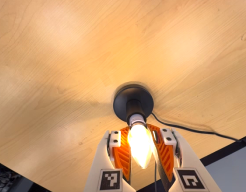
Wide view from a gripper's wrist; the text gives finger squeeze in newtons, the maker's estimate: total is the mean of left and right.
{"total": 26.4, "left": 25.2, "right": 27.6}